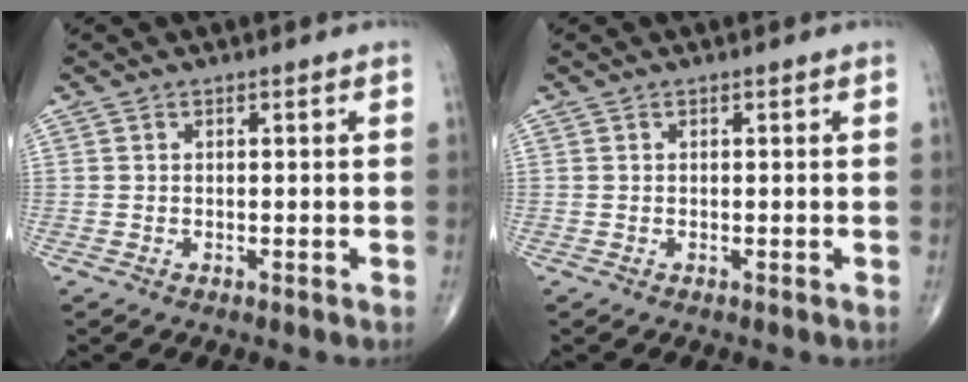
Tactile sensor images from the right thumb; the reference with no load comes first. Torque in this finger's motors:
{"motor_torque": [-0.10, -0.10, 0.01, 0.00, 0.00]}